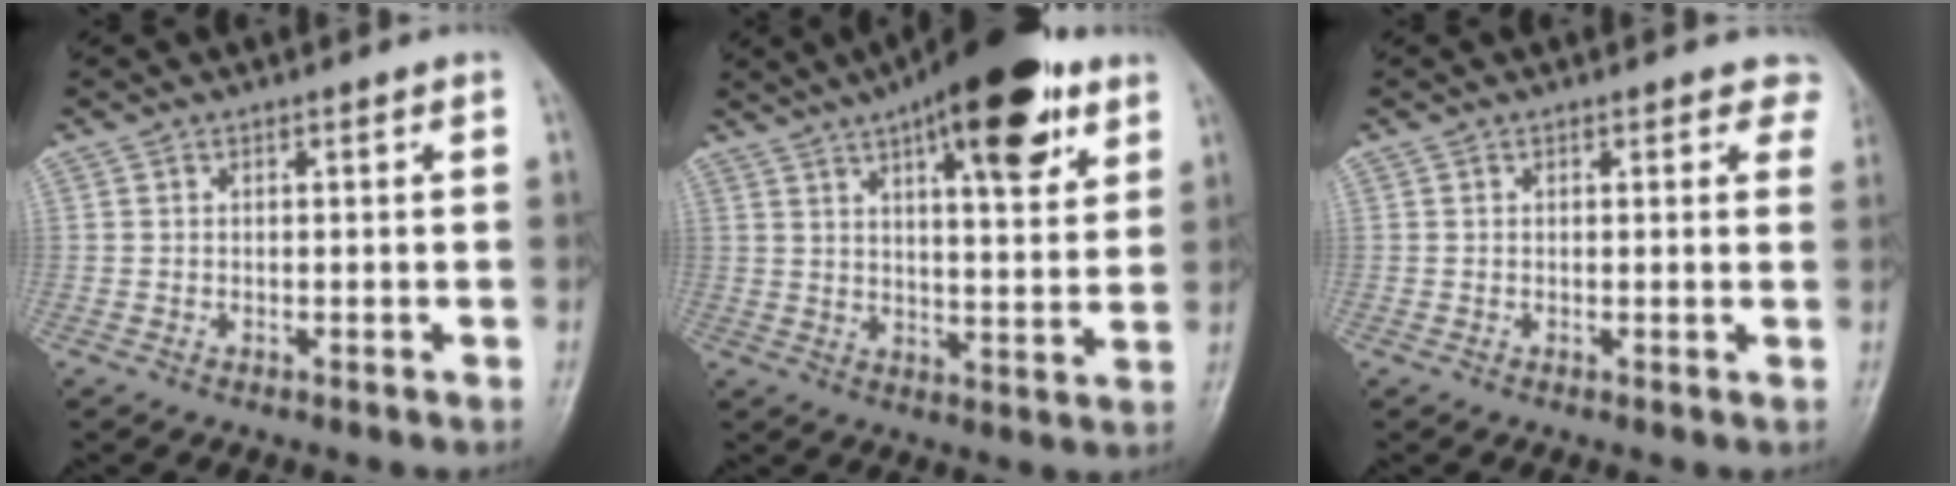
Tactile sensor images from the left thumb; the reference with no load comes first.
{"total": 18.8, "force": [10.4, 6.2, 14.4], "torque": [-0.187, -0.029, 0.151]}
{"total": 3.8, "force": [3.1, 2.0, 1.1], "torque": [0.024, -0.010, 0.018]}